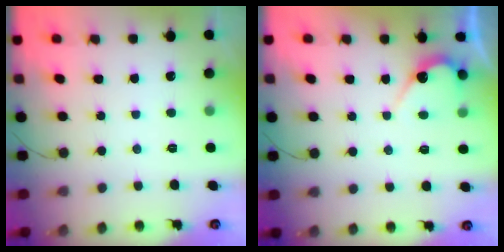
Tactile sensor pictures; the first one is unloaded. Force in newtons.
{"total": 6.5, "press": 6.5, "slide": 0.5}